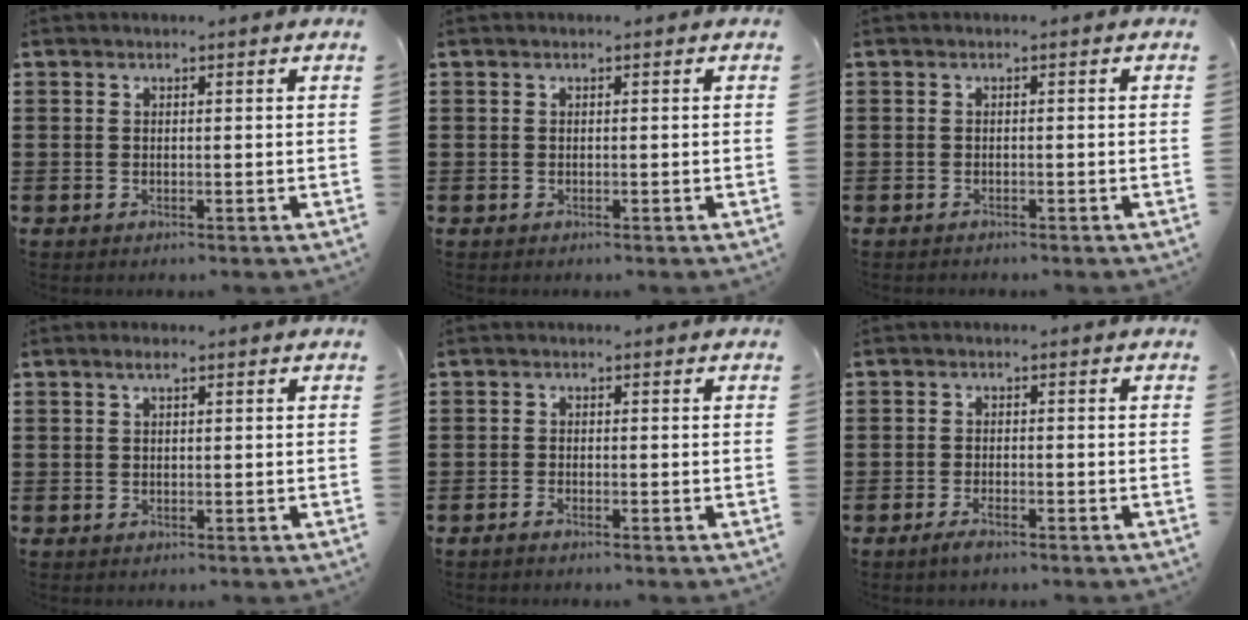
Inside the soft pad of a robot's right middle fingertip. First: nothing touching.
{"total": 0.0}
{"total": 0.7, "force": [-0.7, 0.2, -0.1], "torque": [0.002, 0.002, -0.015]}
{"total": 1.3, "force": [0.5, 0.8, 0.9], "torque": [-0.020, 0.006, 0.007]}
{"total": 0.8, "force": [-0.8, 0.1, 0.4], "torque": [-0.009, -0.004, -0.014]}
{"total": 2.0, "force": [-1.6, 0.5, 1.1], "torque": [-0.027, -0.001, -0.032]}